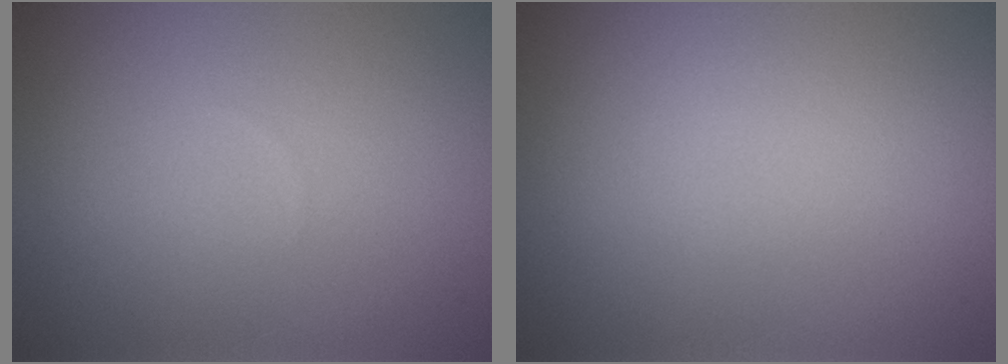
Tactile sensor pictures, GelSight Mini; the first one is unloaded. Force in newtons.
{"total": 0.0}